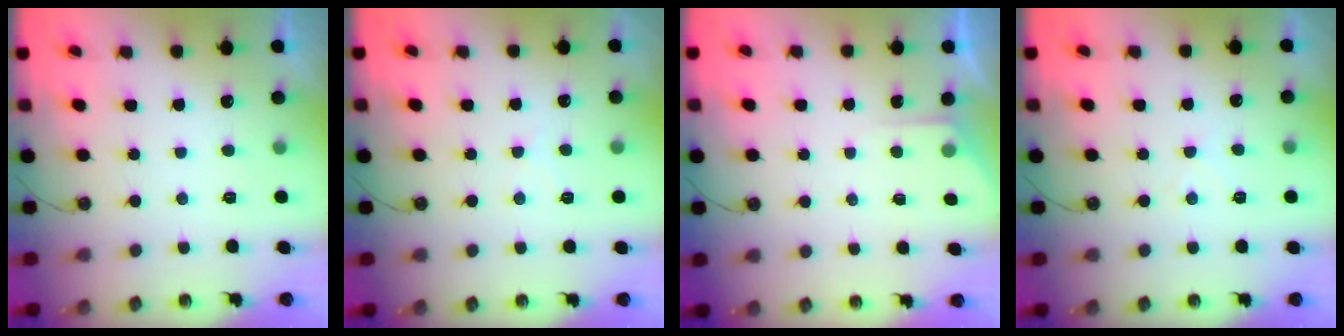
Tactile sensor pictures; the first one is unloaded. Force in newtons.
{"total": 3.3, "press": 3.3, "slide": 0.6}
{"total": 3.7, "press": 3.7, "slide": 0.4}
{"total": 3.7, "press": 3.7, "slide": 0.6}